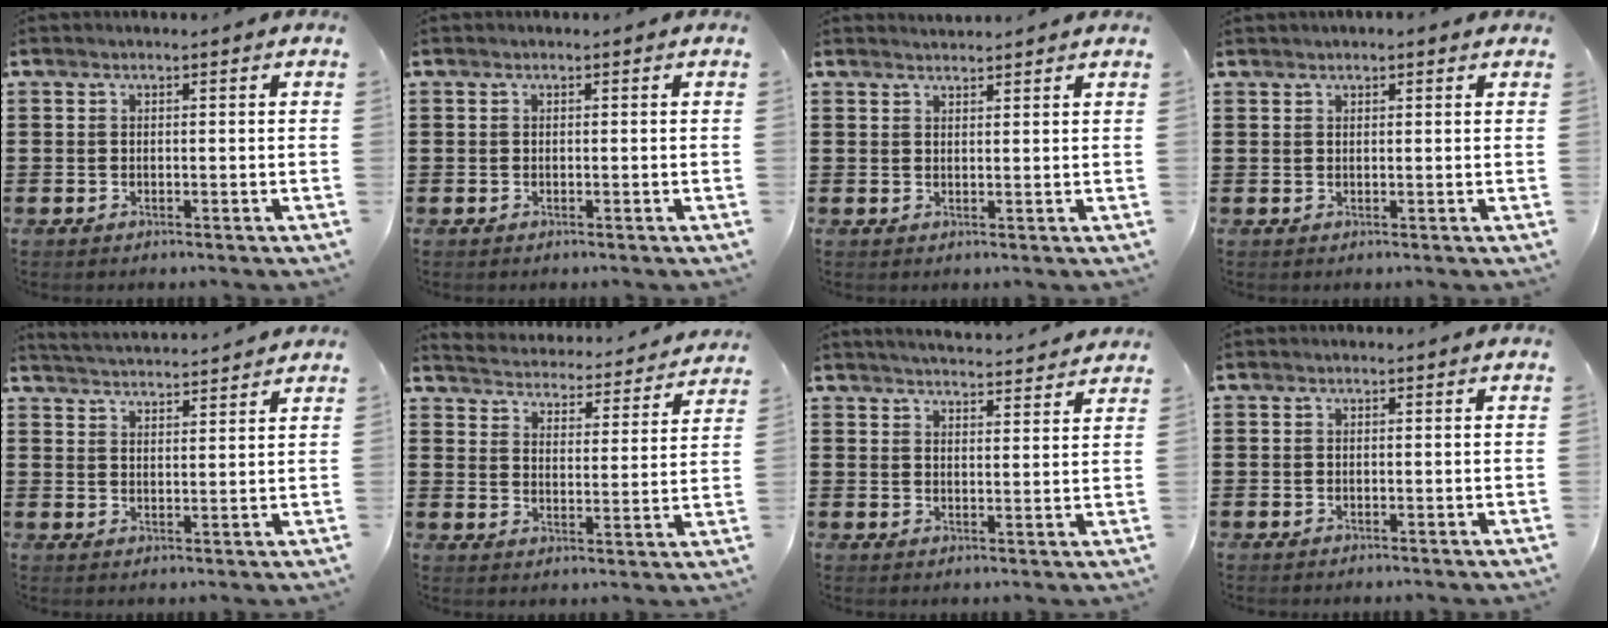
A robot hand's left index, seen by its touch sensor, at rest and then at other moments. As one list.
[{"total": 0.0}, {"total": 1.3, "force": [1.3, -0.1, 0.0], "torque": [-0.002, 0.000, 0.027]}, {"total": 0.8, "force": [0.8, 0.1, 0.3], "torque": [-0.007, 0.000, 0.015]}, {"total": 3.2, "force": [3.1, -0.6, 0.0], "torque": [-0.012, -0.020, 0.054]}, {"total": 4.0, "force": [3.9, -0.4, -0.3], "torque": [-0.020, -0.039, 0.062]}, {"total": 3.6, "force": [3.5, -0.5, 0.4], "torque": [-0.020, -0.023, 0.062]}, {"total": 0.0}]